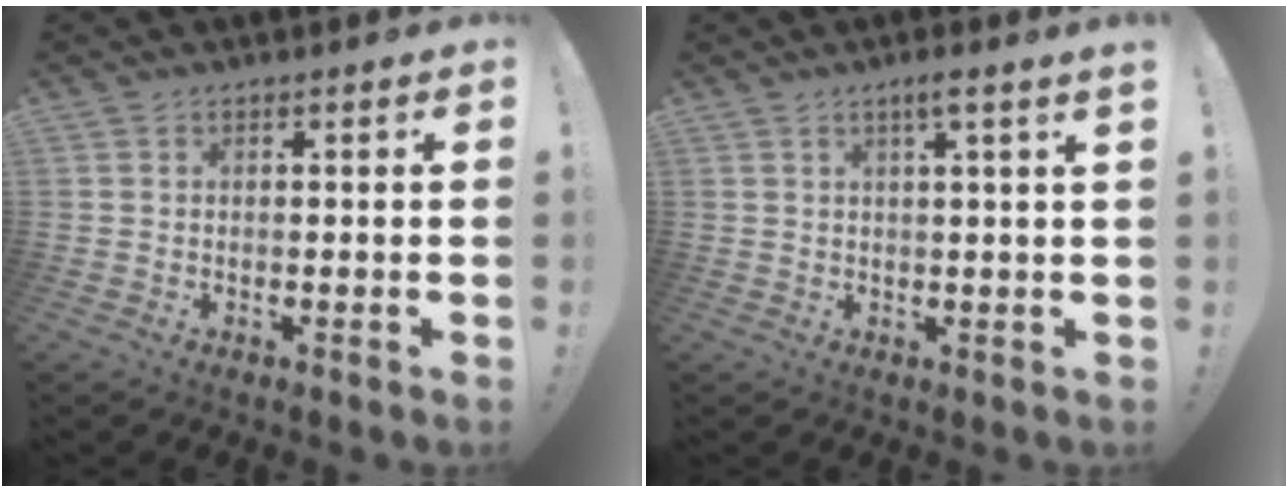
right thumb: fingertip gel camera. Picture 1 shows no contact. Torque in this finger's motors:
{"motor_torque": [0.00, 0.00, 0.18, 0.17, 0.00]}